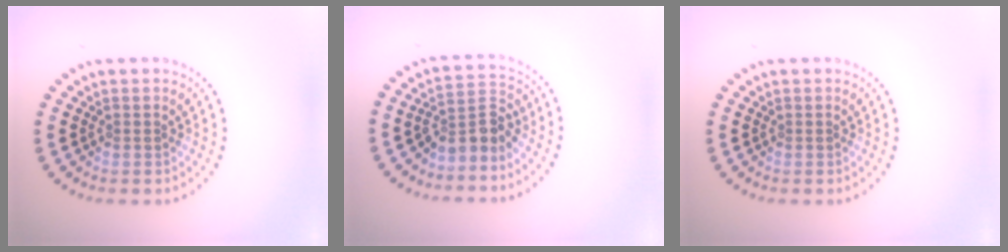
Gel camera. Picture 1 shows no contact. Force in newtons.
{"total": 3.1, "press": 2.6, "slide": 1.7}
{"total": 0.0}